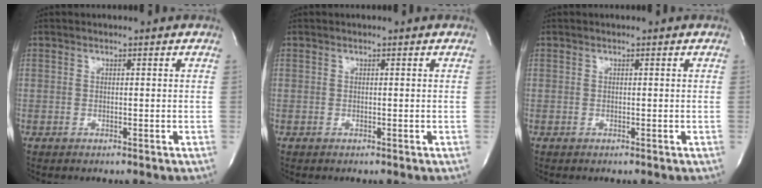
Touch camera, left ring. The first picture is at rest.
{"total": 0.0}
{"total": 0.0}